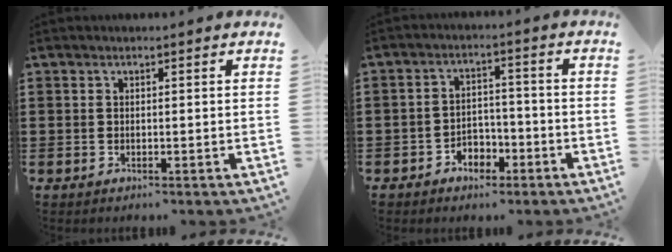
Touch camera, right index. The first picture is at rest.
{"total": 3.4, "force": [-2.5, 2.1, 0.9], "torque": [-0.022, 0.011, -0.052]}